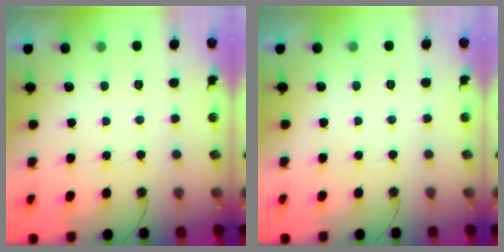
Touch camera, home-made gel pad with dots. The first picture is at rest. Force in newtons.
{"total": 0.0}